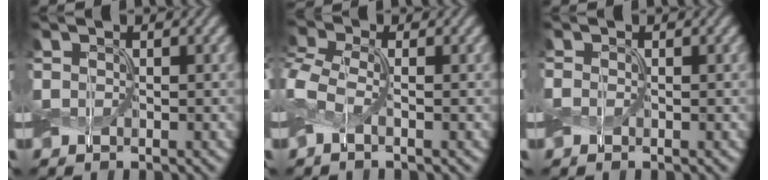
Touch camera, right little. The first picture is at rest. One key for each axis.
{"total": 2.3, "fx": -0.7, "fy": 1.0, "fz": 1.9, "tx": -0.047, "ty": 0.009, "tz": -0.030}
{"total": 0.0}